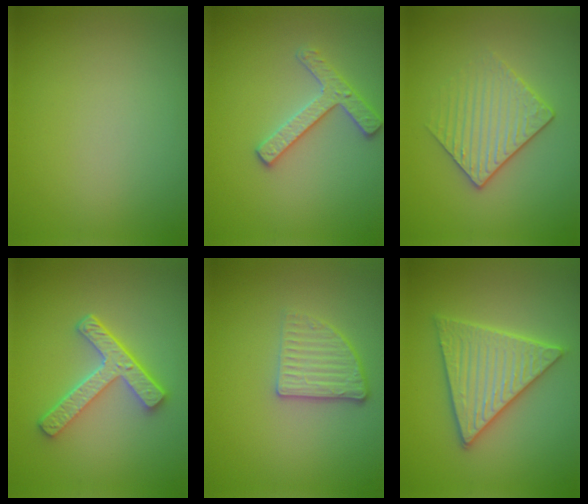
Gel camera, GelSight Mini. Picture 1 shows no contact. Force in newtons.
{"total": 2.7, "press": 2.6, "slide": 0.7}
{"total": 3.1, "press": 2.9, "slide": 1.2}
{"total": 4.7, "press": 3.6, "slide": 3.0}
{"total": 2.6, "press": 2.4, "slide": 1.2}
{"total": 5.6, "press": 5.5, "slide": 0.7}